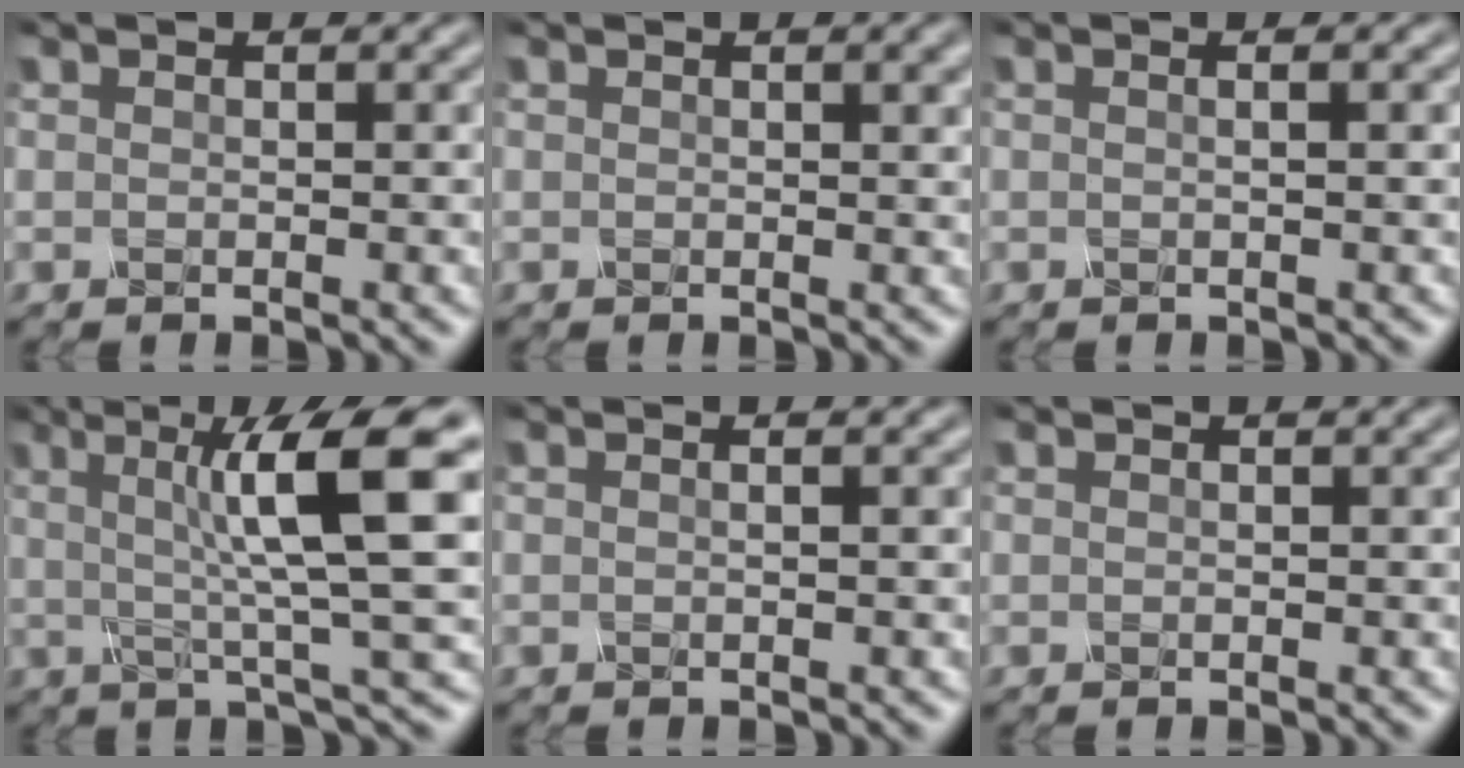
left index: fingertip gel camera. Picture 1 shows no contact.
{"total": 1.8, "force": [0.9, 0.6, 1.5], "torque": [-0.019, 0.004, 0.016]}
{"total": 2.0, "force": [0.4, 1.0, 1.6], "torque": [-0.010, 0.003, -0.021]}
{"total": 10.0, "force": [1.3, 1.8, 9.7], "torque": [-0.135, 0.009, 0.015]}
{"total": 1.1, "force": [0.2, 0.5, 1.0], "torque": [-0.009, -0.002, -0.013]}
{"total": 0.0}